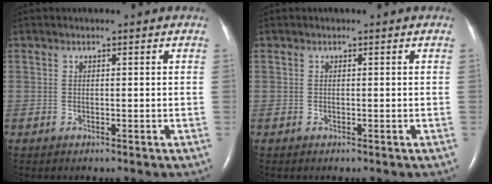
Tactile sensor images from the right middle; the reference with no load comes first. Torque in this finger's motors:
{"motor_torque": [0.03, -0.01, 0.01, 0.00]}